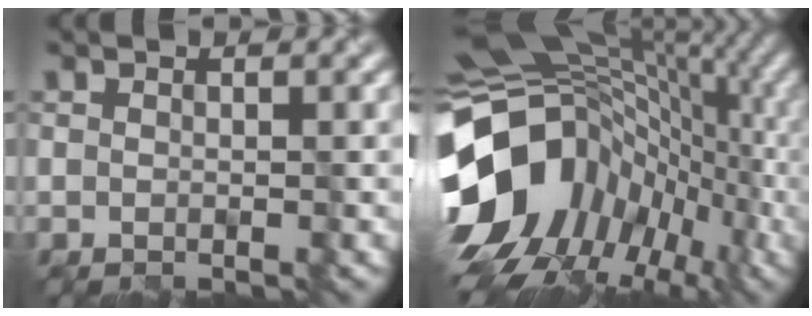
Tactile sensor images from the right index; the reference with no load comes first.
{"total": 14.3, "force": [-1.6, 11.3, 8.6], "torque": [-0.167, 0.003, -0.030]}